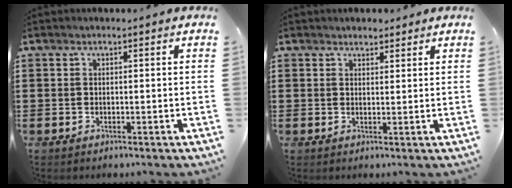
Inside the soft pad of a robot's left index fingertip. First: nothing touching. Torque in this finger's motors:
{"motor_torque": [0.45, -0.56, 0.06, 0.01]}